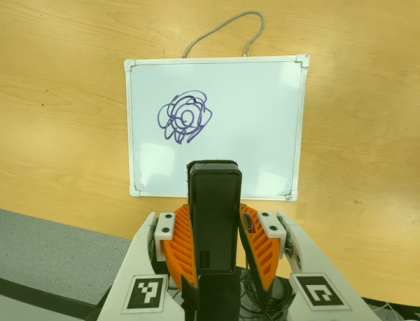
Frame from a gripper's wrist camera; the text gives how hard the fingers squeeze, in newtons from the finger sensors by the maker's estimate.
{"total": 4.1, "left": 2.6, "right": 5.6}